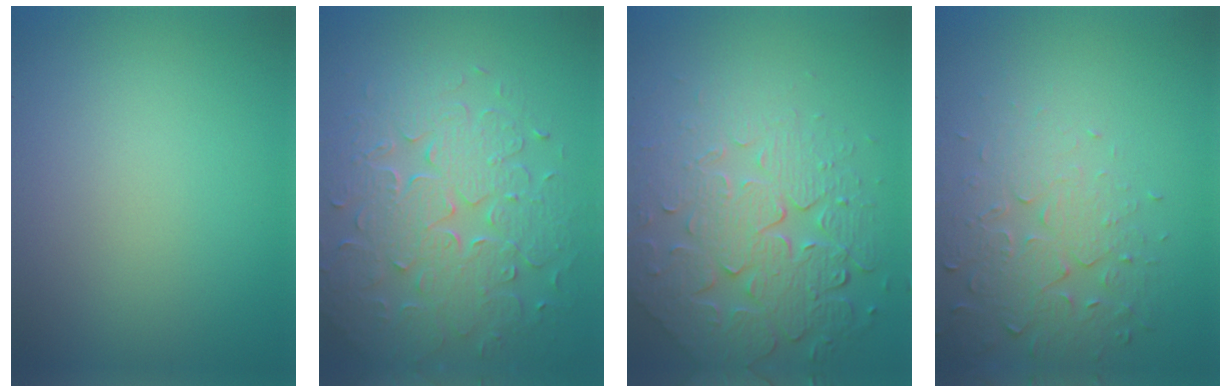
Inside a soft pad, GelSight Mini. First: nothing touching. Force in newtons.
{"total": 8.1, "press": 5.9, "slide": 5.6}
{"total": 8.1, "press": 5.7, "slide": 5.7}
{"total": 4.1, "press": 3.9, "slide": 1.2}